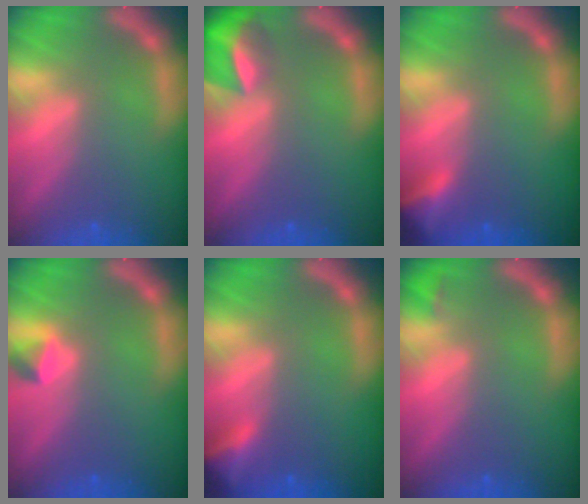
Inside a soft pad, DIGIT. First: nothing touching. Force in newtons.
{"total": 5.5}
{"total": 3.5}
{"total": 1.4}
{"total": 3.5}
{"total": 0.9}